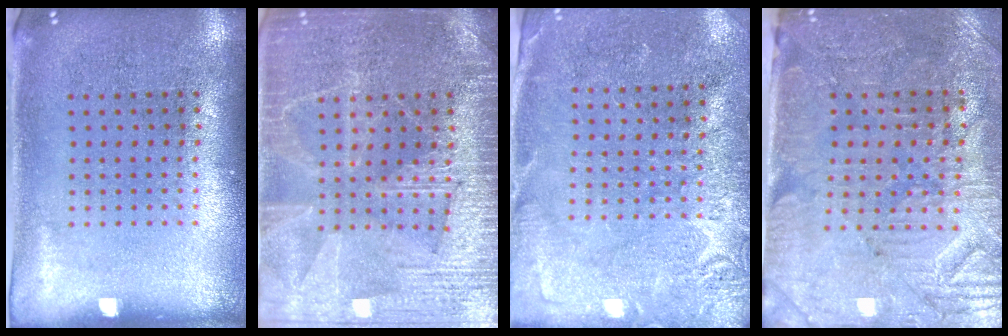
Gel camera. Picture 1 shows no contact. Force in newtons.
{"total": 3.7, "press": 3.7, "slide": 0.5}
{"total": 2.7, "press": 2.7, "slide": 0.4}
{"total": 3.6, "press": 3.4, "slide": 1.2}